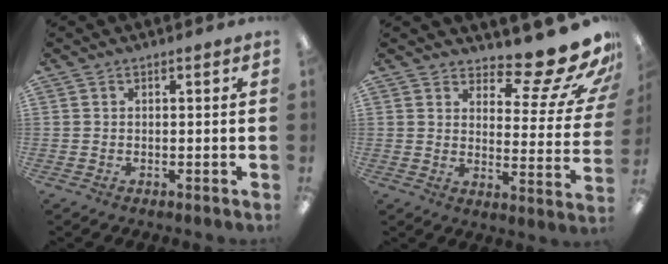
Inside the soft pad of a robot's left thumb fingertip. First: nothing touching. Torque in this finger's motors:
{"motor_torque": [0.15, 0.25, -0.38, 0.01, 0.03]}